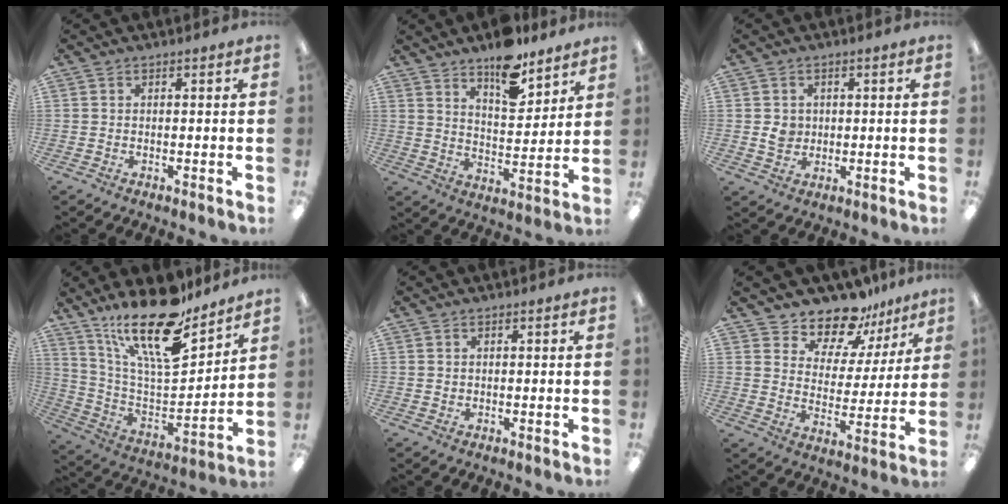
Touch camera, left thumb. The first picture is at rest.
{"total": 11.6, "force": [9.3, 4.3, 5.5], "torque": [-0.071, -0.064, 0.164]}
{"total": 4.1, "force": [0.5, 3.8, 1.5], "torque": [-0.017, 0.002, 0.006]}
{"total": 22.0, "force": [16.0, 6.8, 13.5], "torque": [-0.249, -0.107, 0.274]}
{"total": 0.7, "force": [0.3, 0.6, 0.0], "torque": [-0.001, 0.003, 0.006]}
{"total": 11.8, "force": [10.8, 4.5, 1.8], "torque": [-0.043, -0.099, 0.202]}